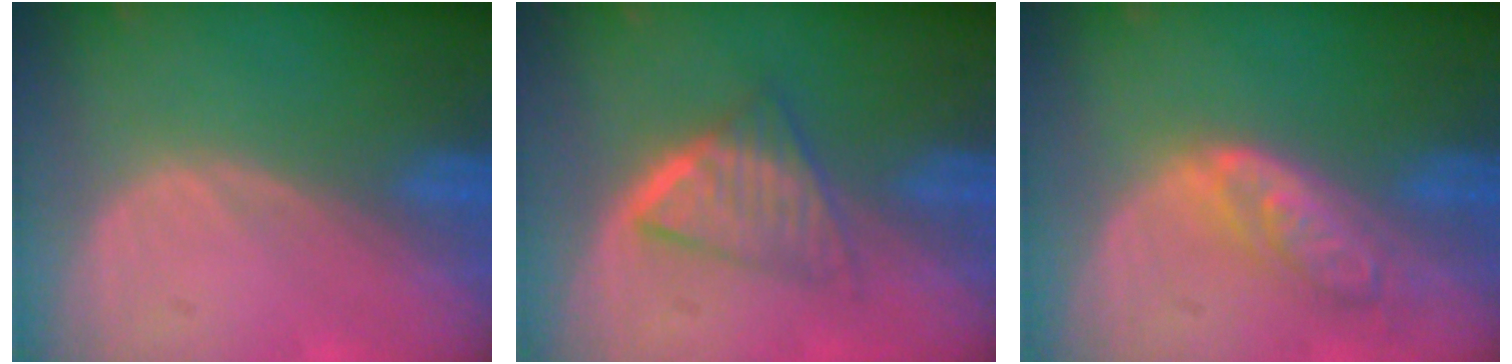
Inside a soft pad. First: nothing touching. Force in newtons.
{"total": 6.5, "press": 5.5, "slide": 3.5}
{"total": 6.3, "press": 5.6, "slide": 2.9}